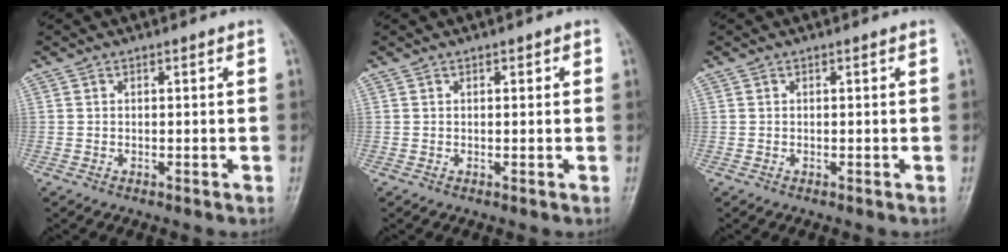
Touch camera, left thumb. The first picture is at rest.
{"total": 0.9, "force": [0.3, 0.5, 0.6], "torque": [-0.004, 0.001, 0.004]}
{"total": 0.0}